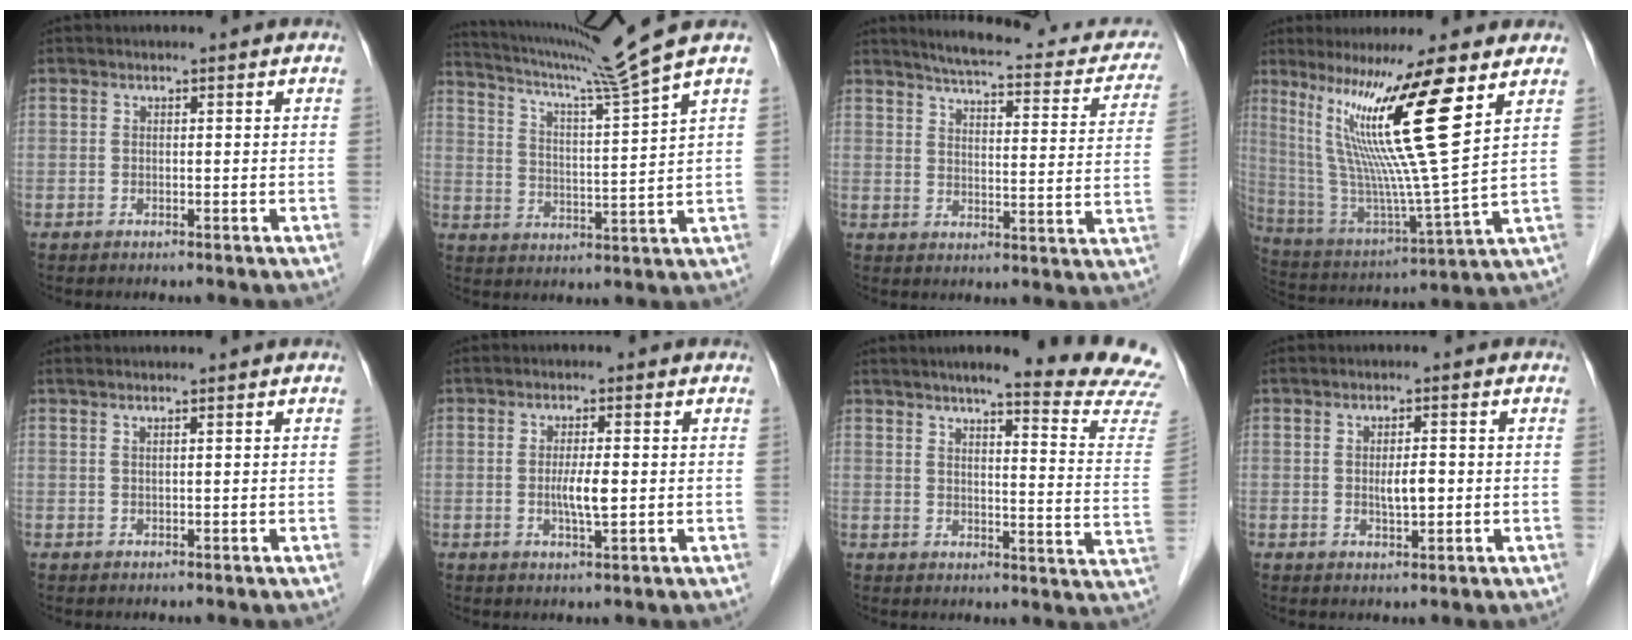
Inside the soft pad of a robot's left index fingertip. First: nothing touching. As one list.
[{"total": 12.5, "force": [10.5, -4.0, 5.6], "torque": [-0.104, -0.037, 0.169]}, {"total": 19.9, "force": [17.0, 4.3, 9.3], "torque": [-0.107, -0.003, 0.196]}, {"total": 17.8, "force": [8.7, -1.8, 15.5], "torque": [-0.292, -0.018, 0.151]}, {"total": 1.1, "force": [0.9, -0.2, 0.7], "torque": [-0.022, 0.010, 0.023]}, {"total": 3.8, "force": [-0.2, 0.3, 3.8], "torque": [-0.071, -0.005, -0.002]}, {"total": 18.3, "force": [16.3, -1.5, 8.0], "torque": [-0.109, -0.089, 0.184]}, {"total": 3.1, "force": [-0.1, 0.8, 3.0], "torque": [-0.053, -0.002, 0.001]}]